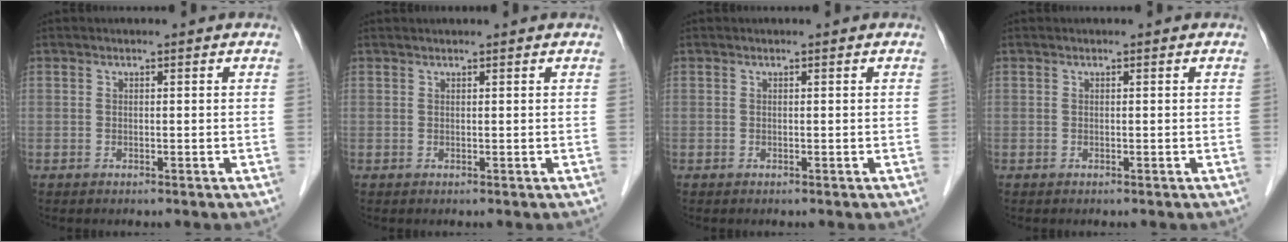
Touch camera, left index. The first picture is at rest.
{"total": 2.0, "force": [1.8, 0.0, 0.8], "torque": [-0.008, 0.025, 0.030]}
{"total": 0.0}
{"total": 0.0}